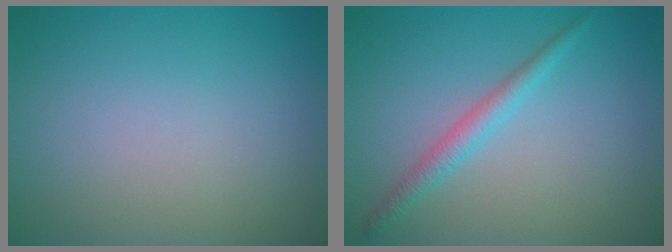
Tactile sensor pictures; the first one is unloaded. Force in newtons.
{"total": 2.0, "press": 2.0, "slide": 0.0}